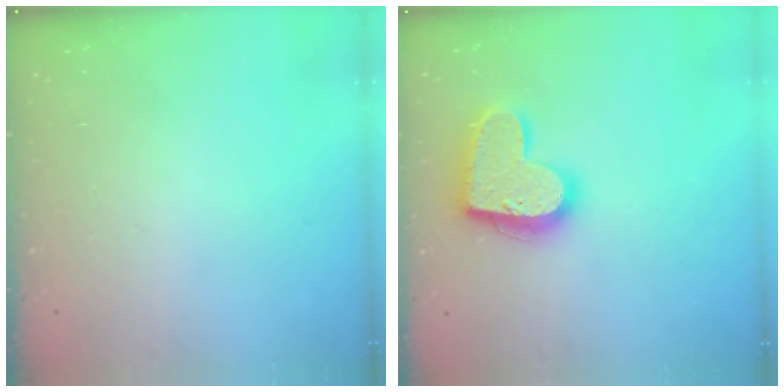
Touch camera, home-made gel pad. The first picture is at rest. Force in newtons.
{"total": 17.8, "press": 17.8, "slide": 1.2}